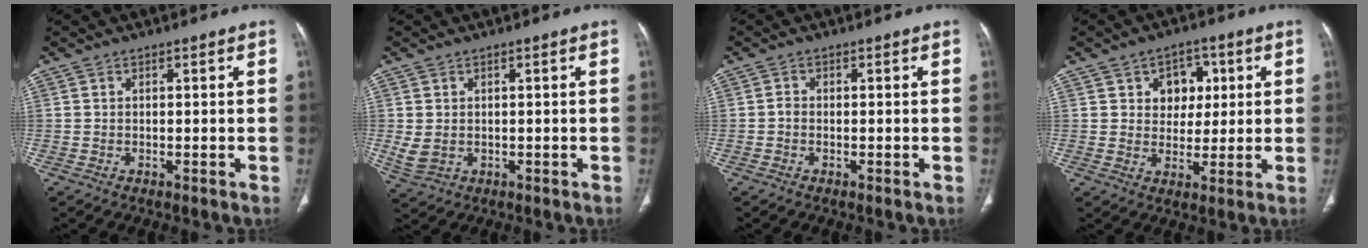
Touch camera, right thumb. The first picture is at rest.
{"total": 3.7, "force": [0.1, 2.9, 2.2], "torque": [-0.052, -0.004, 0.014]}
{"total": 0.9, "force": [-0.3, 0.7, 0.5], "torque": [-0.009, 0.001, -0.011]}
{"total": 7.4, "force": [2.3, 5.8, 3.9], "torque": [-0.014, -0.004, 0.032]}